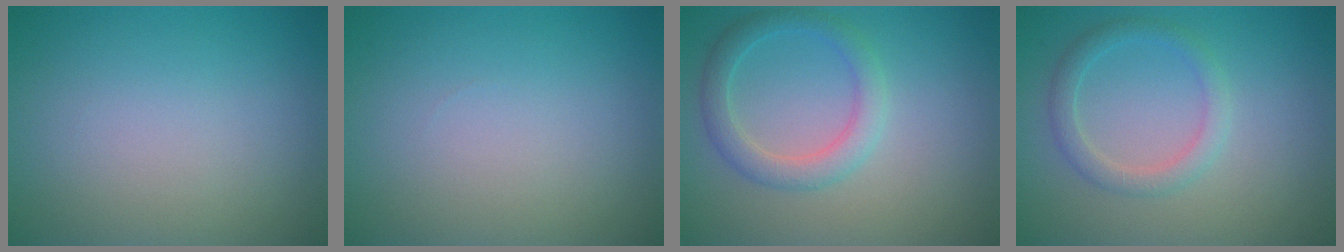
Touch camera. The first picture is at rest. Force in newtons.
{"total": 0.0}
{"total": 2.8, "press": 2.8, "slide": 0.0}
{"total": 2.2, "press": 2.1, "slide": 0.2}